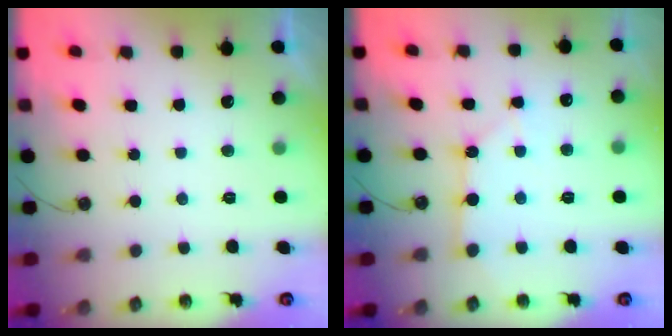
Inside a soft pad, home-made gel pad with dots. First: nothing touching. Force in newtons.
{"total": 2.6, "press": 2.6, "slide": 0.3}